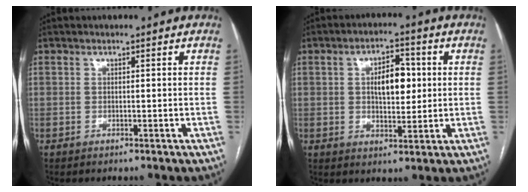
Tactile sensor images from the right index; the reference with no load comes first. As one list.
[{"total": 7.0, "force": [1.1, 3.2, 6.1], "torque": [-0.100, 0.012, 0.020]}]